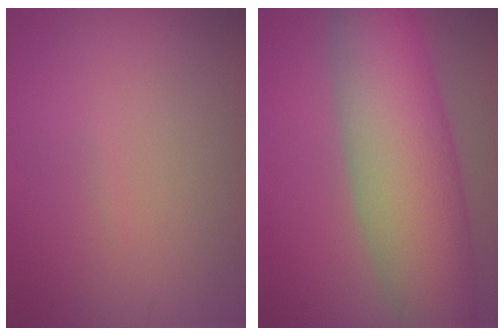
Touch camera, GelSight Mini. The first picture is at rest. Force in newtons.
{"total": 10.1, "press": 10.1, "slide": 0.5}